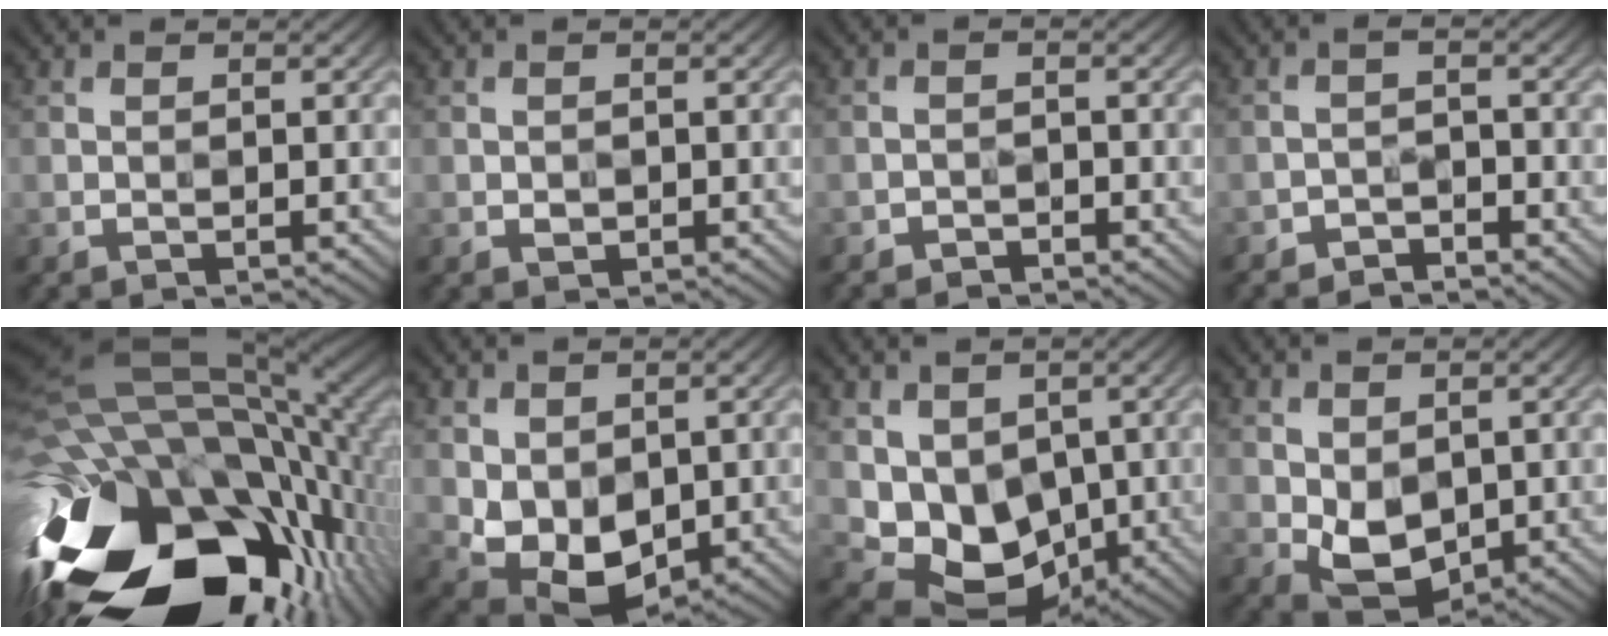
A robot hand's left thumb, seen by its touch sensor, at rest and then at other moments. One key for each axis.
{"total": 0.9, "fx": -0.3, "fy": 0.7, "fz": 0.5, "tx": -0.006, "ty": -0.004, "tz": -0.006}
{"total": 1.9, "fx": -1.7, "fy": 0.5, "fz": 0.4, "tx": -0.005, "ty": 0.001, "tz": -0.034}
{"total": 3.2, "fx": -3.0, "fy": 0.8, "fz": 0.9, "tx": -0.012, "ty": 0.001, "tz": -0.058}
{"total": 22.6, "fx": -8.1, "fy": 14.6, "fz": 15.3, "tx": -0.307, "ty": -0.035, "tz": -0.096}
{"total": 7.3, "fx": 0.2, "fy": 5.2, "fz": 5.1, "tx": -0.120, "ty": -0.025, "tz": 0.012}
{"total": 8.9, "fx": 0.5, "fy": 6.9, "fz": 5.5, "tx": -0.118, "ty": -0.034, "tz": 0.018}
{"total": 5.6, "fx": 0.2, "fy": 3.8, "fz": 4.2, "tx": -0.093, "ty": -0.011, "tz": 0.009}